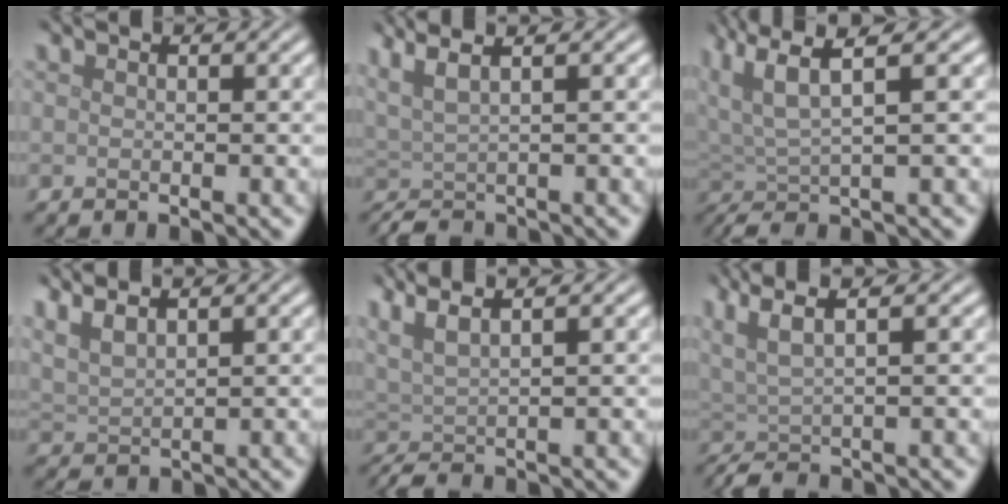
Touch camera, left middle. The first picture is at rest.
{"total": 4.2, "force": [1.9, 1.2, 3.5], "torque": [-0.057, 0.008, 0.029]}
{"total": 5.5, "force": [2.4, 1.2, 4.8], "torque": [-0.101, 0.013, 0.044]}
{"total": 3.8, "force": [3.0, 1.1, 2.0], "torque": [-0.041, 0.014, 0.050]}
{"total": 4.3, "force": [2.2, 1.2, 3.5], "torque": [-0.059, 0.012, 0.039]}
{"total": 5.0, "force": [1.8, 1.3, 4.5], "torque": [-0.078, 0.011, 0.026]}